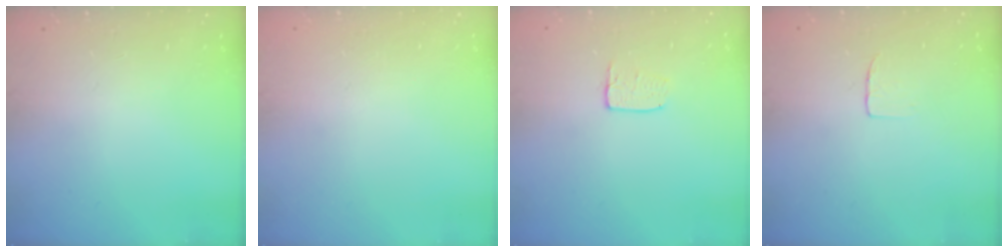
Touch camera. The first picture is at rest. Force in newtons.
{"total": 0.0}
{"total": 5.4, "press": 5.4, "slide": 0.3}
{"total": 3.4, "press": 3.4, "slide": 0.3}